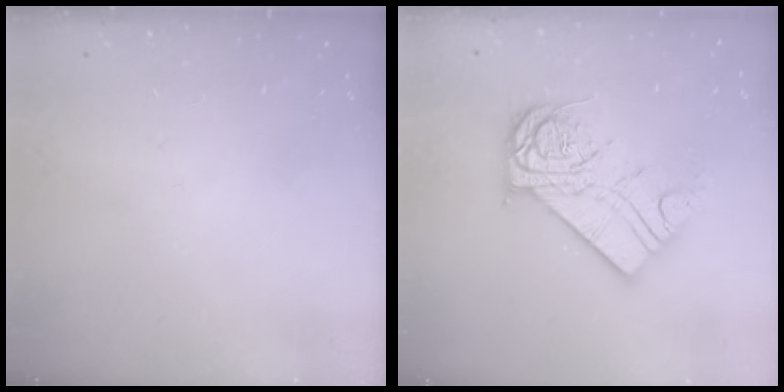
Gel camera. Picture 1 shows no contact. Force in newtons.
{"total": 16.1, "press": 16.1, "slide": 1.4}